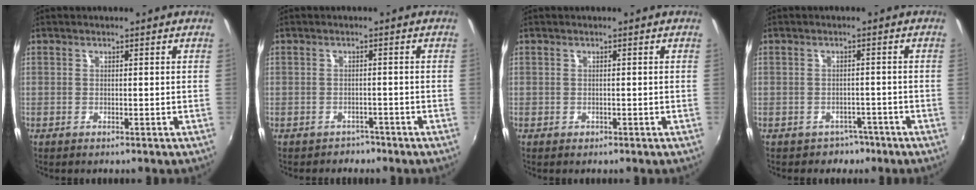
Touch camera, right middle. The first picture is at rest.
{"total": 2.9, "force": [-2.3, 1.7, 0.1], "torque": [-0.010, -0.005, -0.033]}
{"total": 0.5, "force": [-0.3, 0.5, 0.1], "torque": [0.000, -0.002, -0.004]}
{"total": 3.7, "force": [-2.4, 2.7, 0.3], "torque": [-0.012, 0.004, -0.031]}